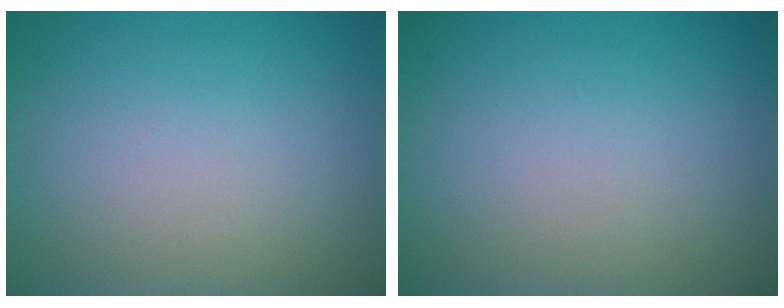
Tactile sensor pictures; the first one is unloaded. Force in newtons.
{"total": 0.0}